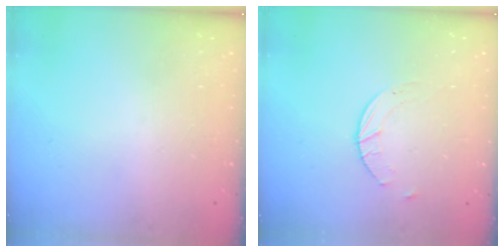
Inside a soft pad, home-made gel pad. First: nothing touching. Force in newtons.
{"total": 2.0, "press": 2.0, "slide": 0.3}